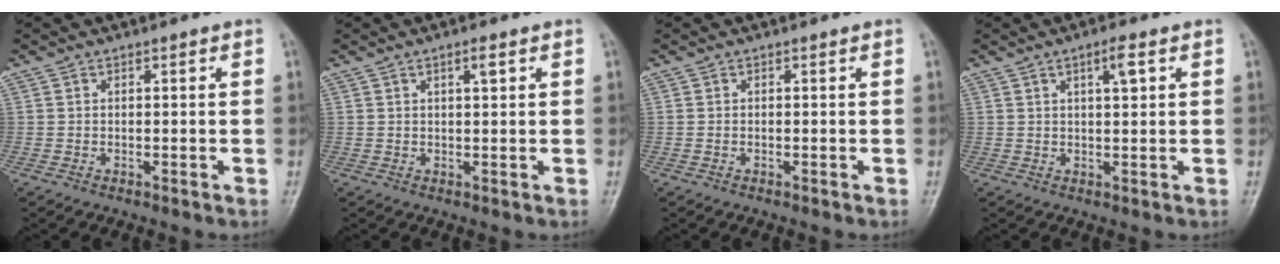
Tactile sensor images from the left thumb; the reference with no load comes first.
{"total": 1.9, "force": [0.9, 0.5, 1.6], "torque": [-0.023, -0.002, 0.015]}
{"total": 0.0}
{"total": 3.3, "force": [1.4, 0.8, 2.9], "torque": [-0.045, -0.001, 0.024]}